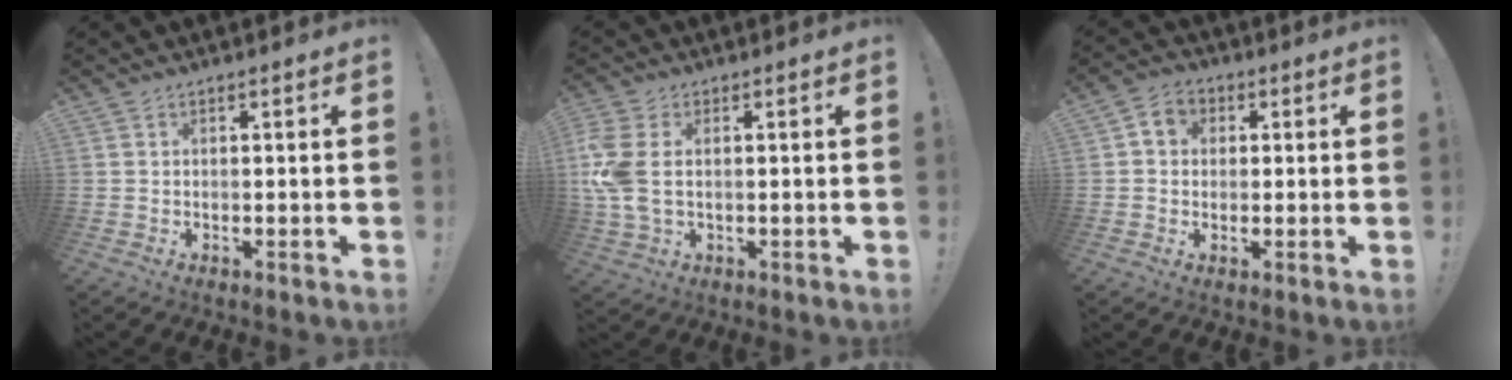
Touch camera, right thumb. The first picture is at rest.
{"total": 9.2, "force": [1.3, 6.0, 6.9], "torque": [-0.164, -0.005, 0.027]}
{"total": 5.2, "force": [1.1, 4.4, 2.6], "torque": [-0.042, 0.010, 0.022]}